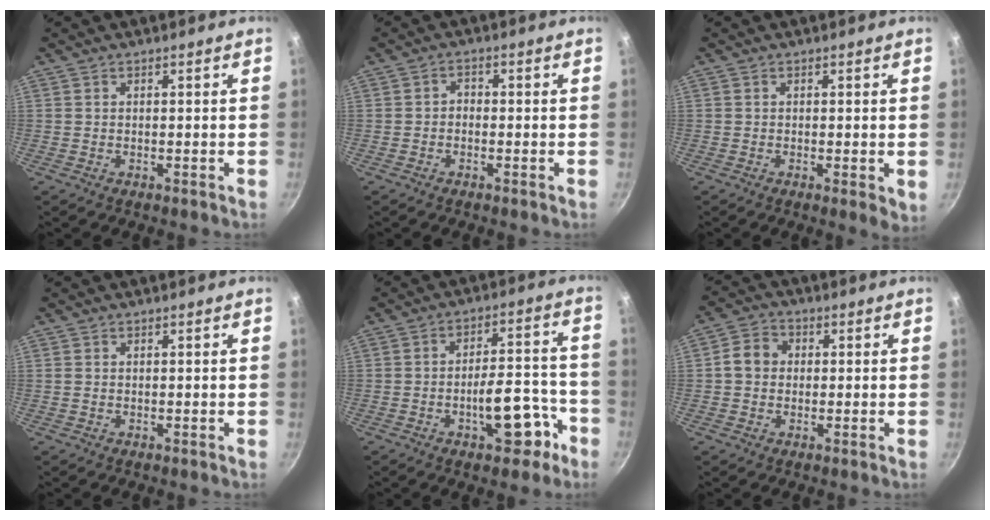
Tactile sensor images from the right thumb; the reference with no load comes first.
{"total": 1.8, "force": [-0.6, 1.3, 1.0], "torque": [-0.013, 0.014, -0.014]}
{"total": 2.6, "force": [-0.3, 0.8, 2.4], "torque": [-0.031, -0.010, -0.005]}
{"total": 0.0}
{"total": 11.5, "force": [-5.5, 5.1, 8.7], "torque": [-0.093, 0.057, -0.068]}
{"total": 5.3, "force": [0.2, 4.6, 2.7], "torque": [-0.028, 0.012, -0.010]}